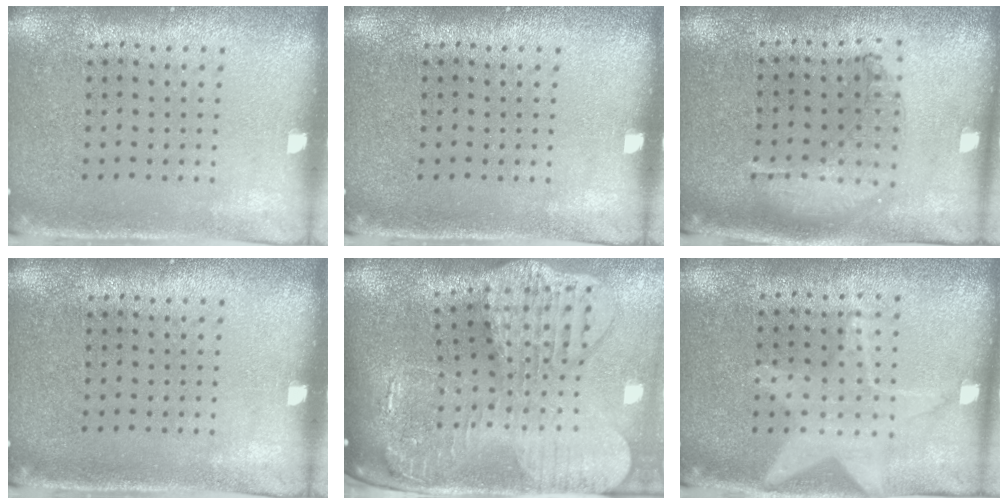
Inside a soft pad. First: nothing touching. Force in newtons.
{"total": 0.0}
{"total": 0.9, "press": 0.9, "slide": 0.2}
{"total": 0.0}
{"total": 4.4, "press": 3.3, "slide": 2.9}
{"total": 0.9, "press": 0.9, "slide": 0.0}